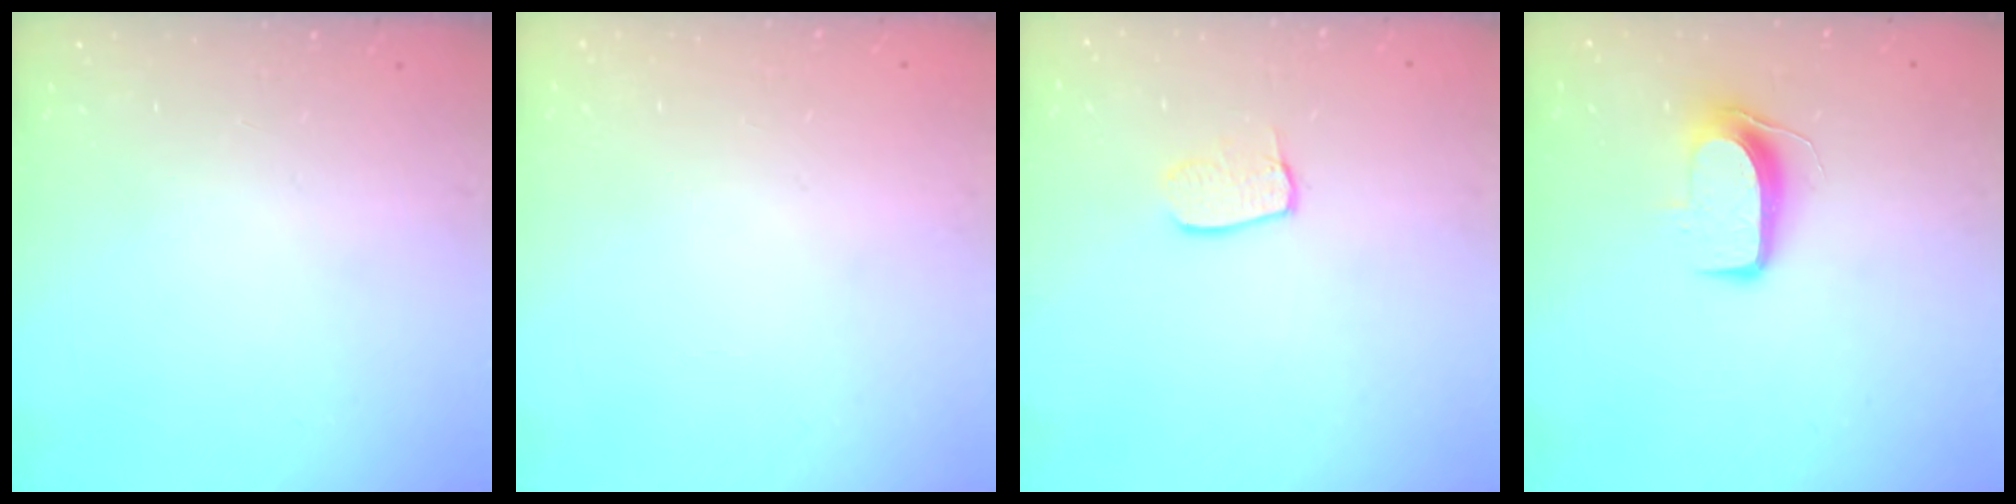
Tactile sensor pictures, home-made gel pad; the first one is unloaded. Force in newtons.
{"total": 0.0}
{"total": 6.3, "press": 6.3, "slide": 0.2}
{"total": 8.8, "press": 8.8, "slide": 0.8}